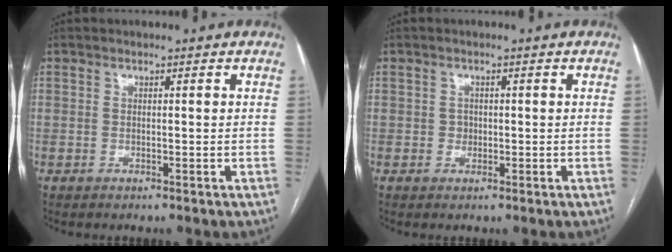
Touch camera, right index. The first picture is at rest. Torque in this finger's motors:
{"motor_torque": [0.36, 0.25, -0.04, 0.01]}